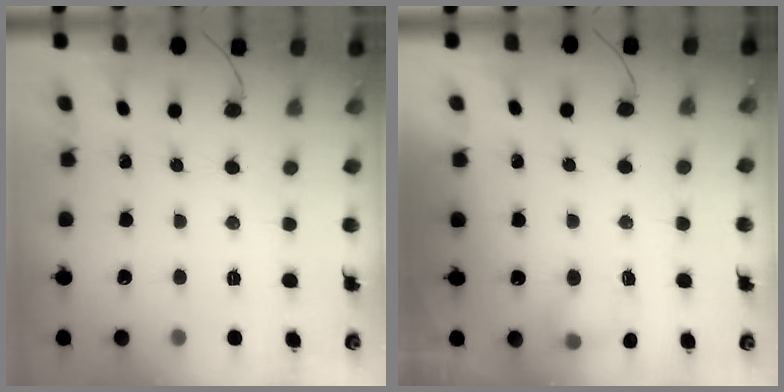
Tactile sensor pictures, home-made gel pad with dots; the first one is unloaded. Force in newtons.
{"total": 5.6, "press": 5.4, "slide": 1.5}